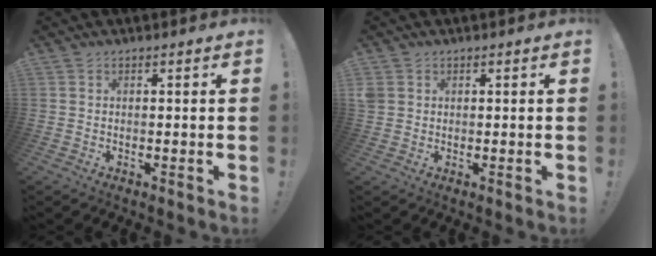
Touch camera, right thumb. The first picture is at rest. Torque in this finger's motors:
{"motor_torque": [-0.39, 0.45, 0.39, 0.00, 0.00]}